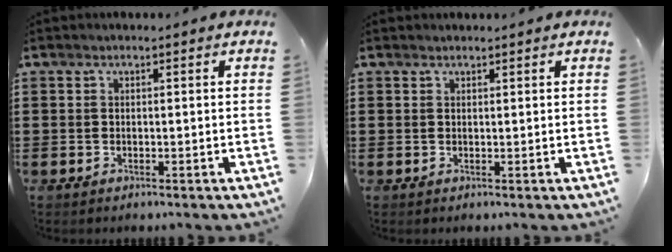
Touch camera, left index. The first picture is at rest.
{"total": 0.6, "force": [0.6, 0.2, 0.0], "torque": [-0.002, 0.000, 0.013]}